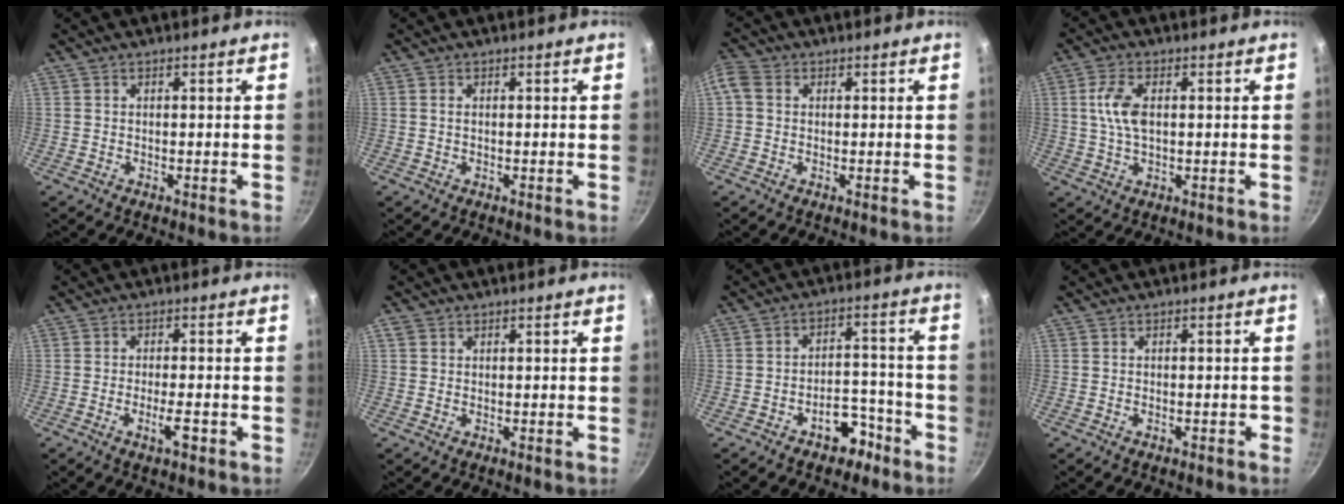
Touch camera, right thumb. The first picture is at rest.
{"total": 0.6, "force": [0.1, 0.3, 0.5], "torque": [-0.010, 0.001, 0.002]}
{"total": 3.6, "force": [0.6, 2.9, 2.1], "torque": [-0.047, 0.012, -0.001]}
{"total": 6.5, "force": [1.0, 3.4, 5.4], "torque": [-0.107, 0.006, 0.019]}
{"total": 3.9, "force": [-1.7, 1.0, 3.4], "torque": [-0.052, 0.010, -0.030]}
{"total": 1.2, "force": [0.5, 1.0, 0.5], "torque": [-0.011, 0.001, 0.008]}
{"total": 7.5, "force": [-4.7, 4.4, 3.8], "torque": [-0.019, 0.054, -0.057]}
{"total": 1.2, "force": [-0.7, 0.7, 0.7], "torque": [0.000, 0.014, -0.006]}